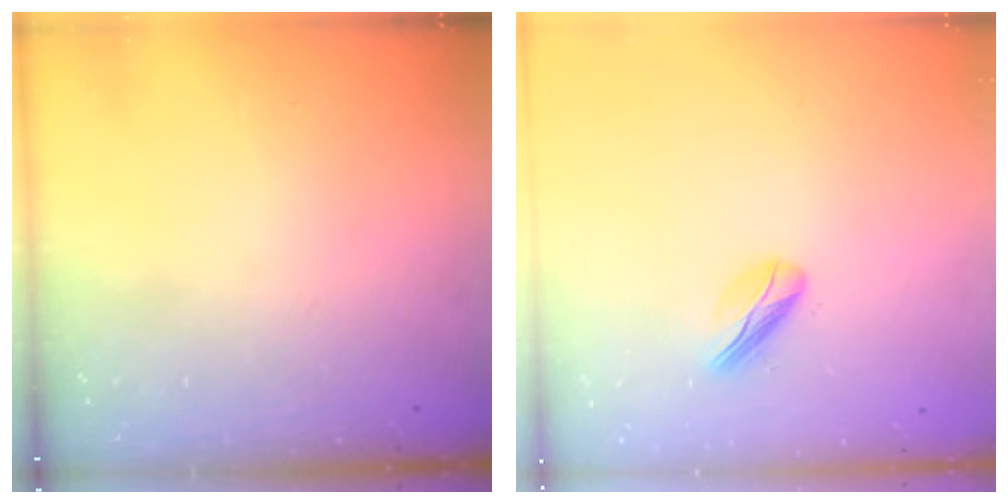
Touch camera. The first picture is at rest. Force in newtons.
{"total": 4.7, "press": 4.6, "slide": 1.0}